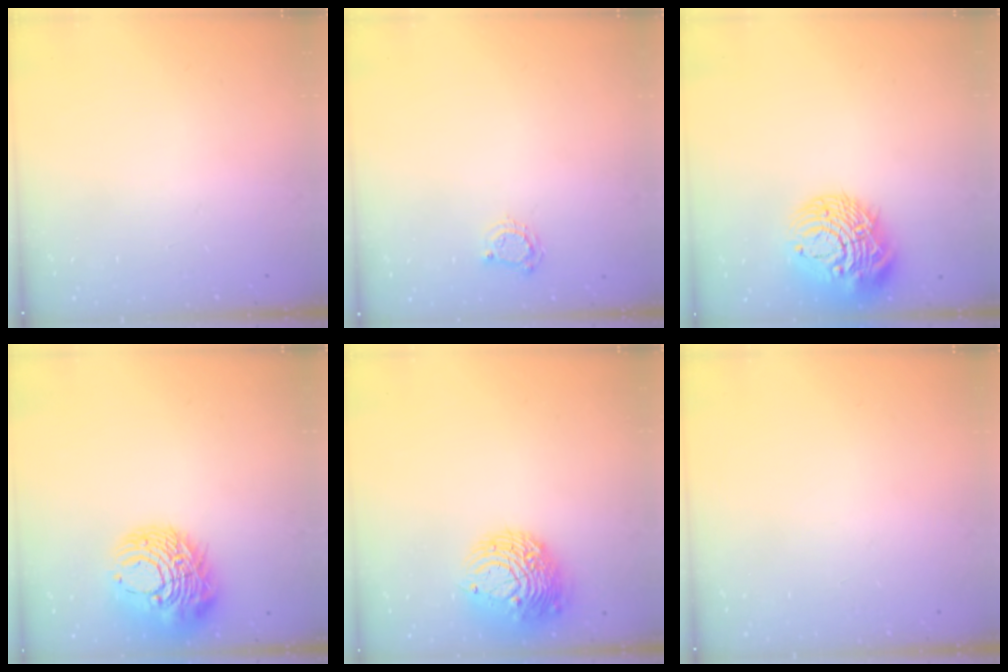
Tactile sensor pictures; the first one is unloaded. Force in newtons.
{"total": 4.2, "press": 4.1, "slide": 0.5}
{"total": 16.1, "press": 16.0, "slide": 1.8}
{"total": 16.2, "press": 16.2, "slide": 1.4}
{"total": 11.0, "press": 10.9, "slide": 1.6}
{"total": 0.0}